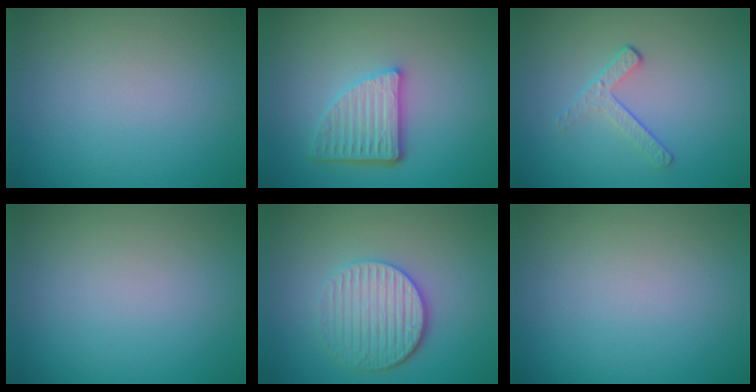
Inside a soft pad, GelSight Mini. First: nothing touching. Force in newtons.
{"total": 4.6, "press": 3.5, "slide": 3.0}
{"total": 1.8, "press": 1.1, "slide": 1.4}
{"total": 0.0}
{"total": 4.0, "press": 3.4, "slide": 2.0}
{"total": 0.0}